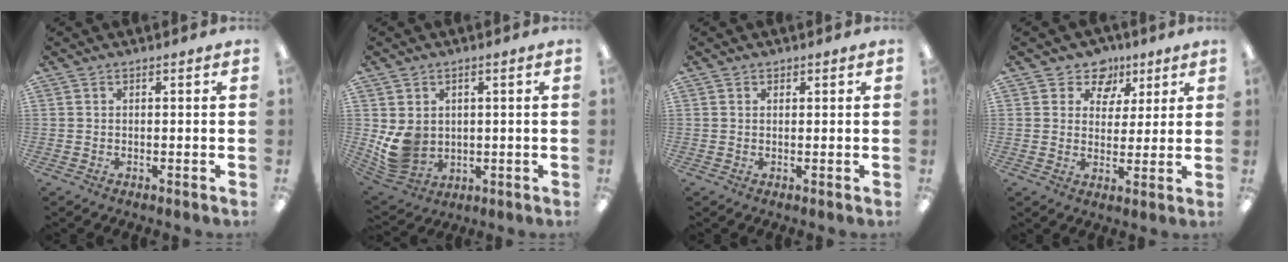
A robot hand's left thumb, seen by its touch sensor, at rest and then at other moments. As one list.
[{"total": 8.1, "force": [0.8, 7.0, 4.0], "torque": [-0.090, 0.002, 0.022]}, {"total": 0.7, "force": [0.5, 0.5, 0.0], "torque": [0.007, -0.002, 0.008]}, {"total": 8.2, "force": [4.9, 6.2, 2.2], "torque": [-0.033, -0.026, 0.088]}]